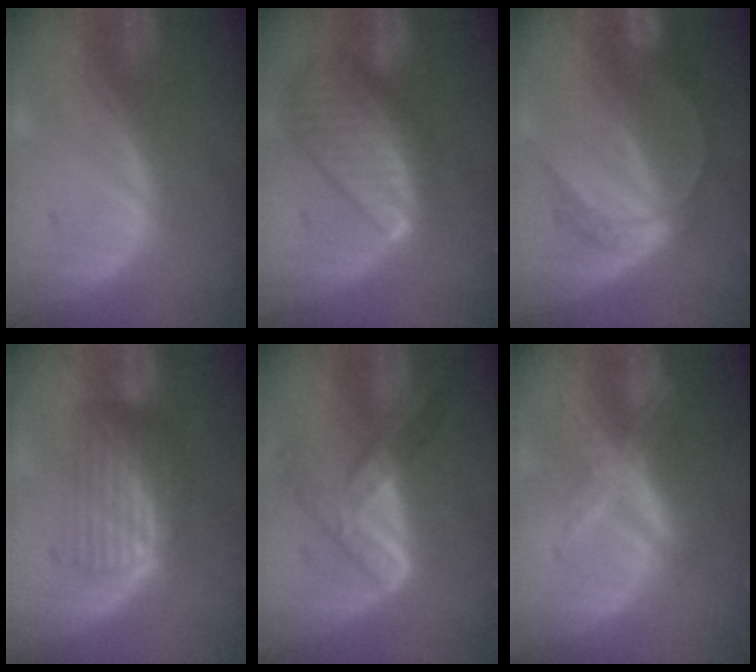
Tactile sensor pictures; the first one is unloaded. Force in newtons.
{"total": 9.8, "press": 8.5, "slide": 4.8}
{"total": 5.4, "press": 5.4, "slide": 0.3}
{"total": 5.8, "press": 5.6, "slide": 1.7}
{"total": 7.5, "press": 6.2, "slide": 4.2}
{"total": 7.2, "press": 6.1, "slide": 3.7}